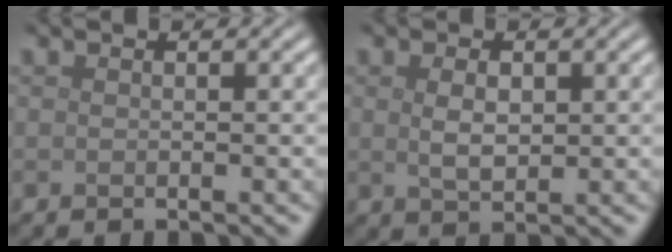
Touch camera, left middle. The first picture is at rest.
{"total": 2.4, "force": [0.5, 1.3, 1.9], "torque": [-0.042, -0.004, 0.012]}